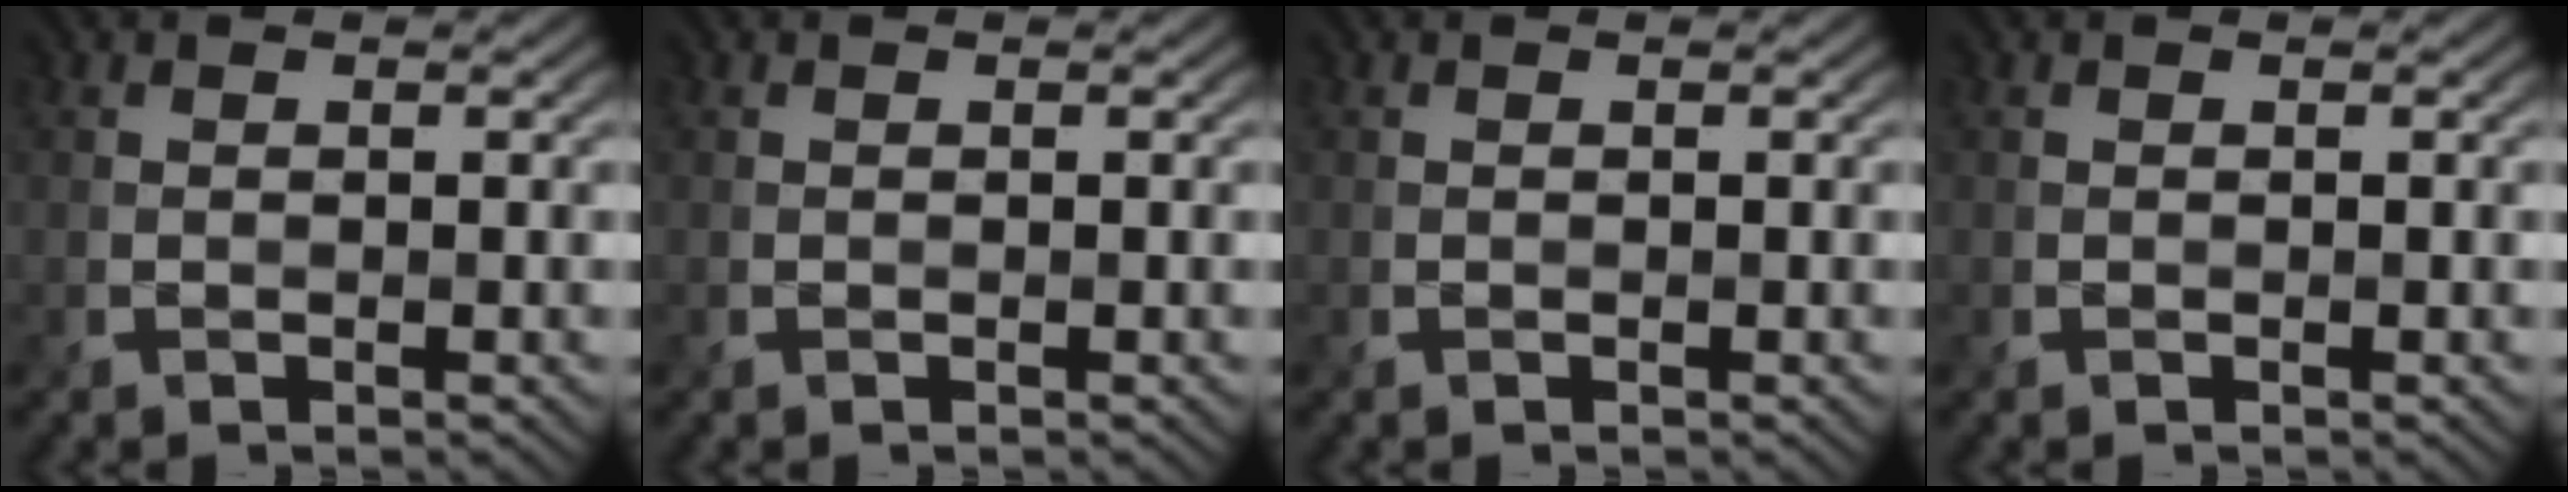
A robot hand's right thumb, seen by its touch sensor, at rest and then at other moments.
{"total": 0.0}
{"total": 0.0}
{"total": 0.0}